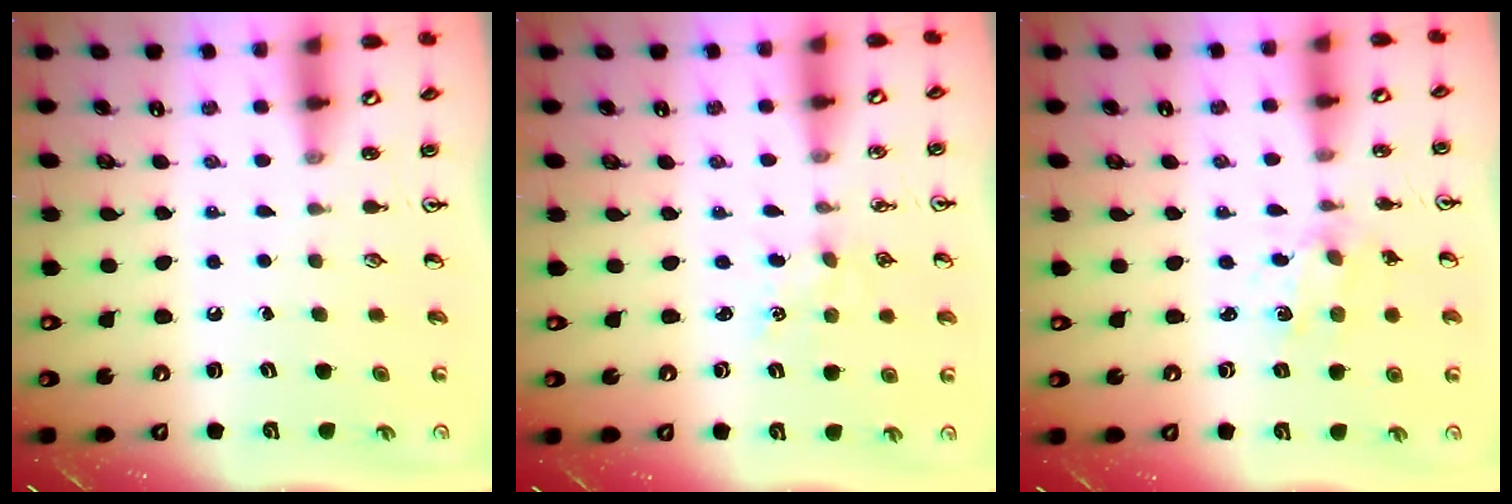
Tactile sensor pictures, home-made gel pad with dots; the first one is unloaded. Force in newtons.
{"total": 1.7, "press": 1.6, "slide": 0.2}
{"total": 1.9, "press": 1.9, "slide": 0.5}